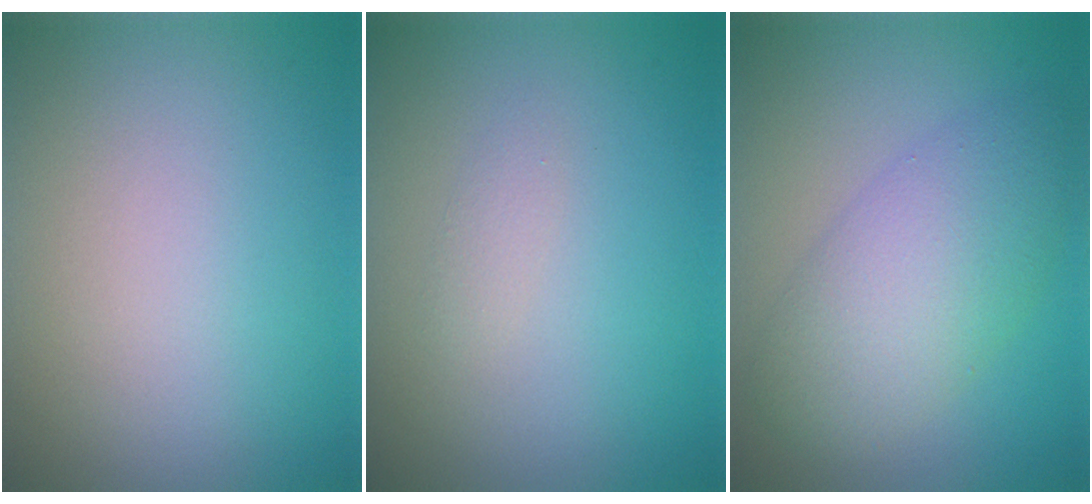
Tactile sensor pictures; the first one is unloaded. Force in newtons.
{"total": 0.8, "press": 0.8, "slide": 0.0}
{"total": 6.2, "press": 6.2, "slide": 0.2}